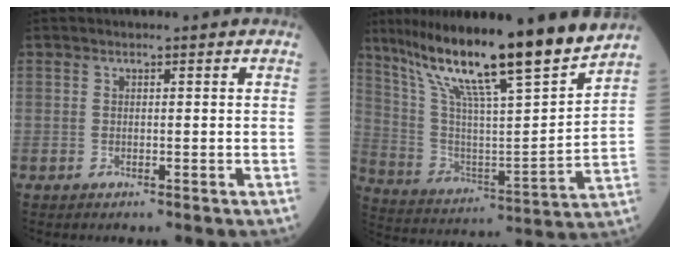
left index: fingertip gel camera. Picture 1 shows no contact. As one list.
[{"total": 20.5, "force": [16.4, -0.2, 12.3], "torque": [-0.210, -0.012, 0.280]}]